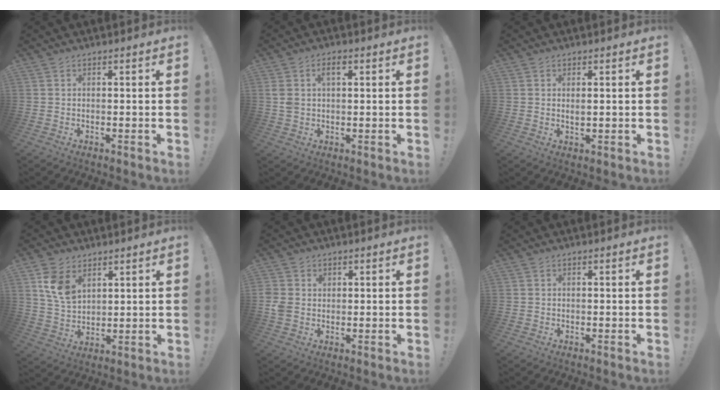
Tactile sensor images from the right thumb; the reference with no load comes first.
{"total": 4.6, "force": [1.6, 2.7, 3.3], "torque": [-0.059, 0.004, 0.027]}
{"total": 1.6, "force": [0.4, 0.5, 1.5], "torque": [-0.019, -0.004, 0.005]}
{"total": 9.7, "force": [4.8, 6.4, 5.5], "torque": [-0.092, -0.013, 0.096]}
{"total": 3.9, "force": [0.6, 3.4, 1.9], "torque": [-0.025, 0.003, 0.014]}
{"total": 0.0}